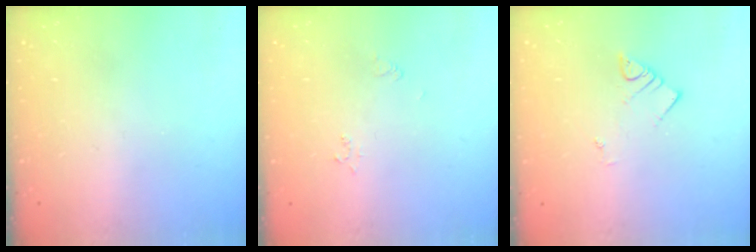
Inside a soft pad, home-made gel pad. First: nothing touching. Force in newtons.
{"total": 2.4, "press": 2.4, "slide": 0.3}
{"total": 2.3, "press": 2.3, "slide": 0.2}